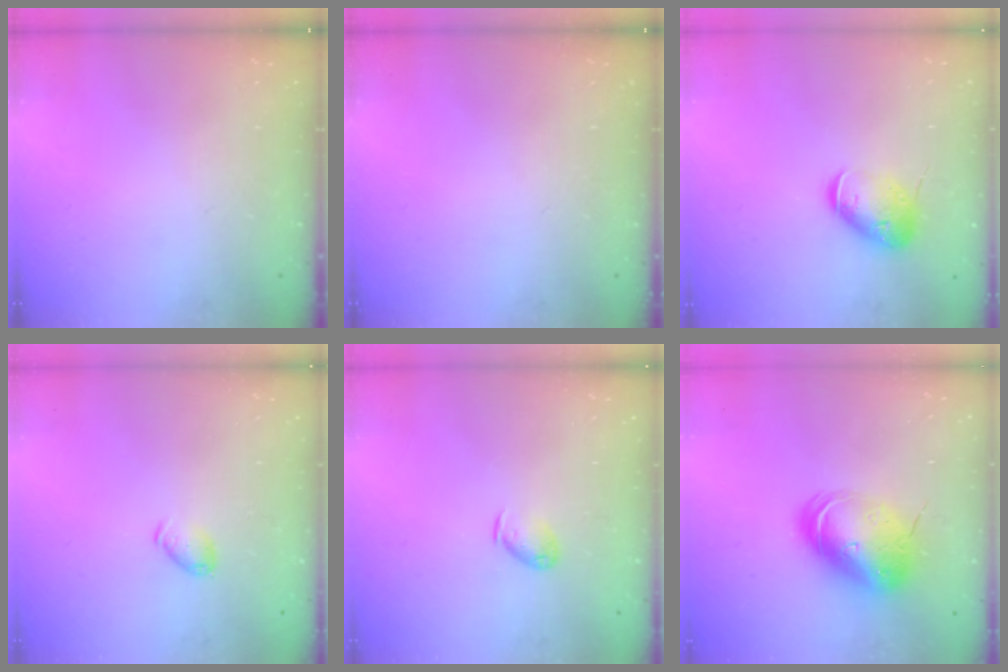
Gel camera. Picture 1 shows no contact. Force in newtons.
{"total": 0.0}
{"total": 12.9, "press": 12.8, "slide": 1.7}
{"total": 6.0, "press": 5.9, "slide": 1.1}
{"total": 5.2, "press": 5.2, "slide": 0.7}
{"total": 13.6, "press": 13.3, "slide": 2.5}